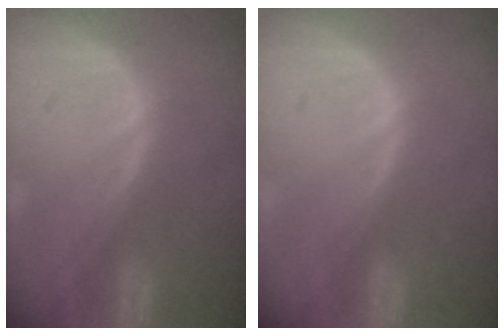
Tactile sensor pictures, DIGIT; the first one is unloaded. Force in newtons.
{"total": 0.6, "press": 0.0, "slide": 0.6}